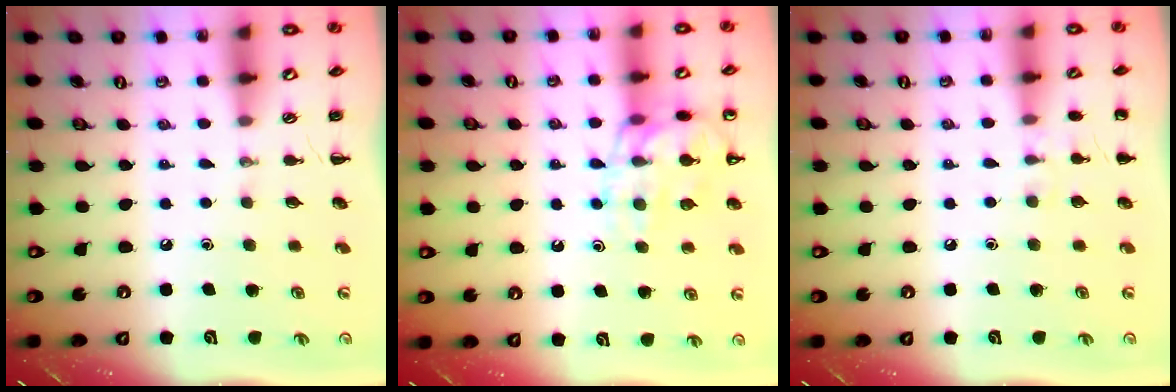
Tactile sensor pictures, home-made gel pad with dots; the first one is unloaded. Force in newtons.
{"total": 14.2, "press": 14.1, "slide": 2.0}
{"total": 5.8, "press": 5.5, "slide": 1.9}